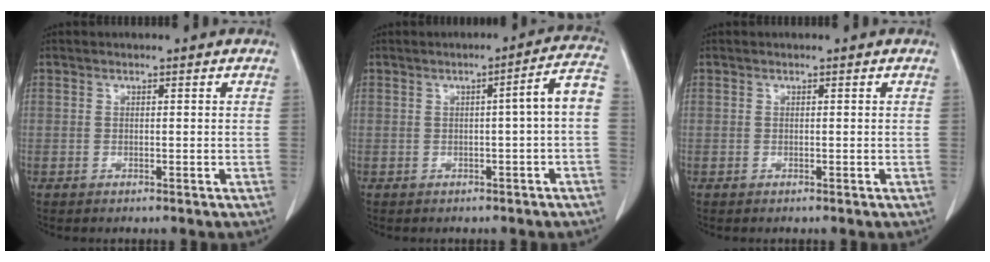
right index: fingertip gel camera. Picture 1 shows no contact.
{"total": 5.2, "force": [-0.6, -0.4, 5.2], "torque": [-0.063, 0.014, -0.008]}
{"total": 0.0}